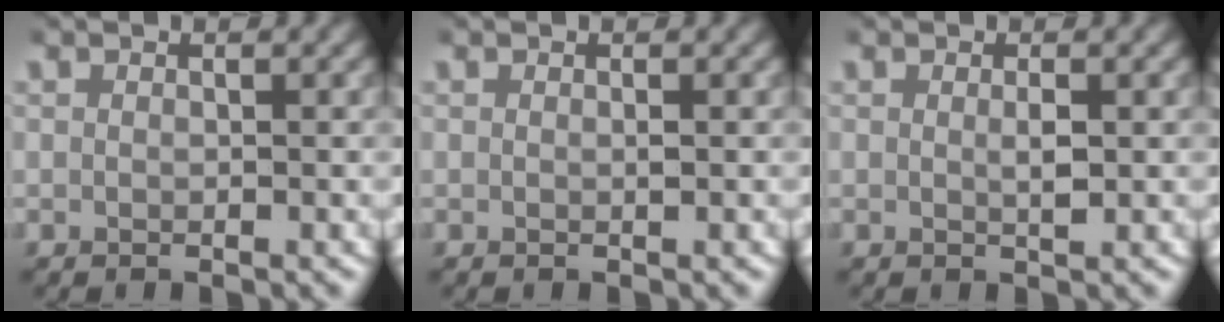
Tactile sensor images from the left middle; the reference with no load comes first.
{"total": 0.0}
{"total": 1.1, "force": [0.3, 0.2, 1.0], "torque": [-0.018, -0.005, 0.004]}